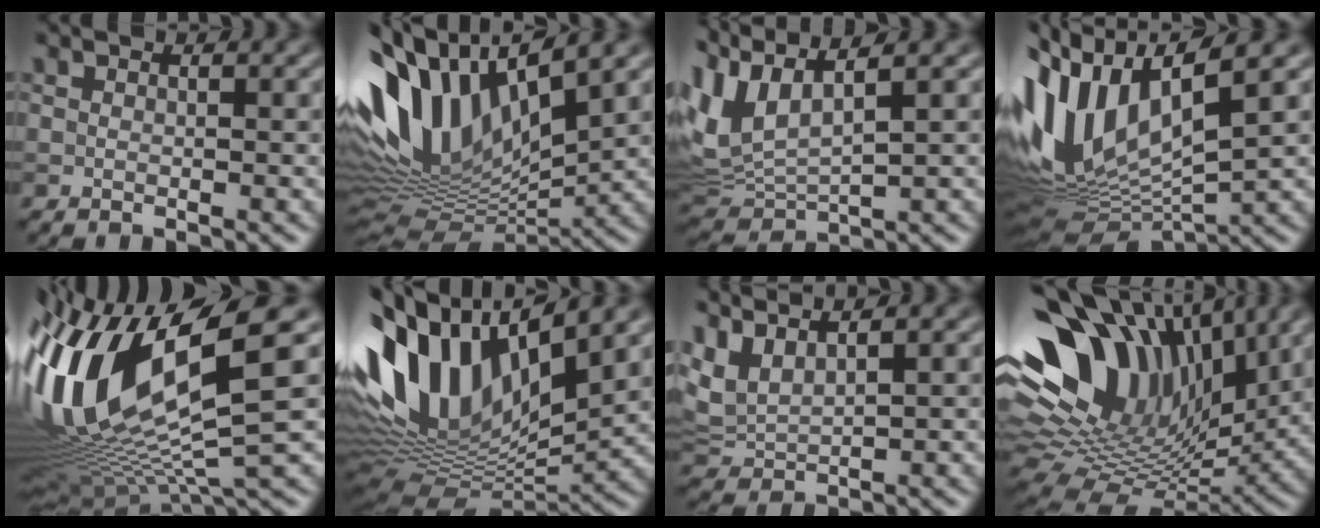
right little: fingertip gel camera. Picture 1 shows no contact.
{"total": 13.9, "force": [4.5, 6.7, 11.3], "torque": [-0.245, 0.012, 0.077]}
{"total": 6.6, "force": [3.4, 2.8, 5.0], "torque": [-0.131, 0.010, 0.071]}
{"total": 12.7, "force": [1.9, 5.7, 11.2], "torque": [-0.251, -0.002, 0.039]}
{"total": 15.5, "force": [2.0, 5.4, 14.4], "torque": [-0.306, -0.006, 0.053]}
{"total": 15.3, "force": [3.9, 7.2, 12.9], "torque": [-0.260, 0.010, 0.070]}
{"total": 3.5, "force": [2.6, 1.1, 2.0], "torque": [-0.060, 0.009, 0.061]}
{"total": 16.1, "force": [6.4, 9.7, 11.2], "torque": [-0.230, 0.018, 0.118]}